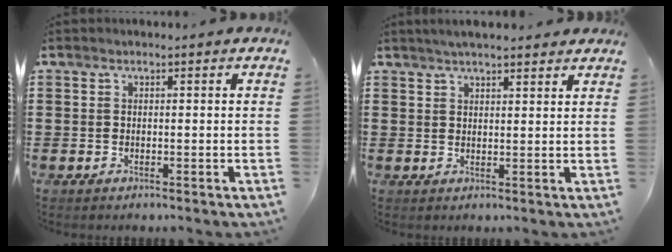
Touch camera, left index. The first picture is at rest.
{"total": 3.0, "force": [2.8, 0.2, 1.2], "torque": [-0.030, 0.001, 0.052]}